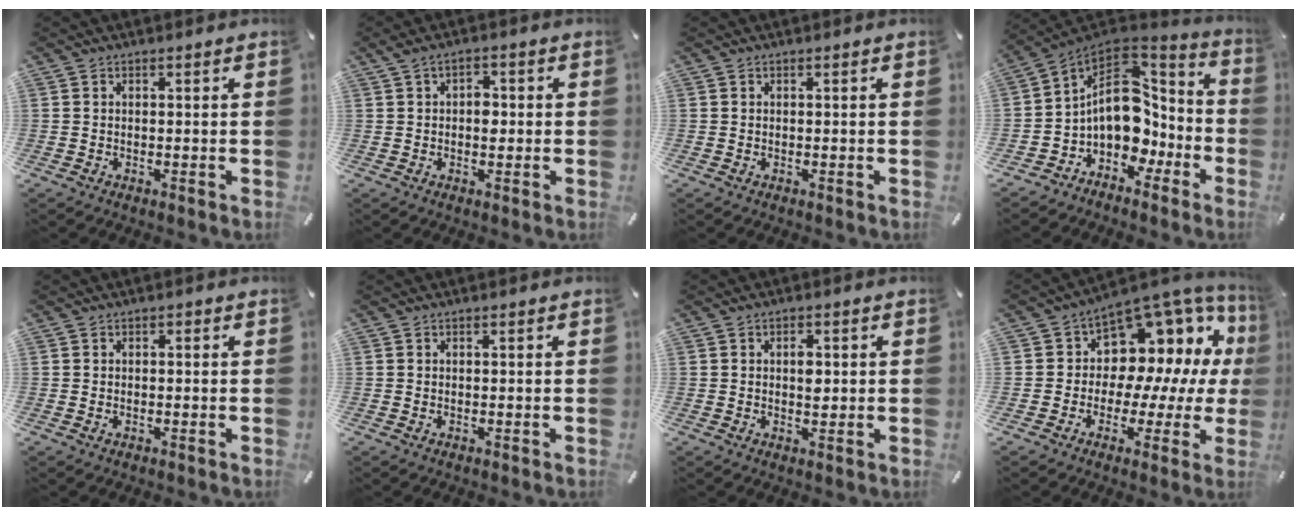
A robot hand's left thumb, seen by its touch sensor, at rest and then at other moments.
{"total": 3.9, "force": [0.1, 2.6, 2.9], "torque": [-0.040, 0.004, -0.003]}
{"total": 0.0}
{"total": 14.3, "force": [-0.3, 11.4, 8.6], "torque": [-0.135, -0.021, 0.003]}
{"total": 0.6, "force": [0.0, 0.4, 0.4], "torque": [-0.007, 0.002, -0.001]}
{"total": 0.0}
{"total": 3.0, "force": [0.4, 1.8, 2.4], "torque": [-0.025, -0.004, -0.001]}
{"total": 10.7, "force": [6.1, 7.7, 4.3], "torque": [-0.066, -0.080, 0.108]}